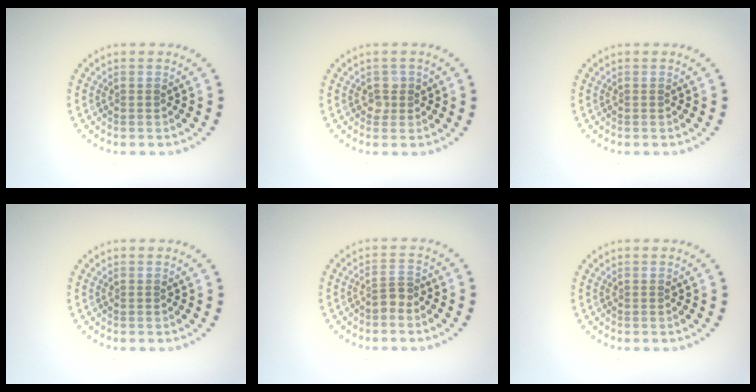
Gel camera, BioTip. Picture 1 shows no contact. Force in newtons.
{"total": 1.2, "press": 1.1, "slide": 0.4}
{"total": 0.0}
{"total": 0.0}
{"total": 1.6, "press": 1.2, "slide": 1.1}
{"total": 0.0}